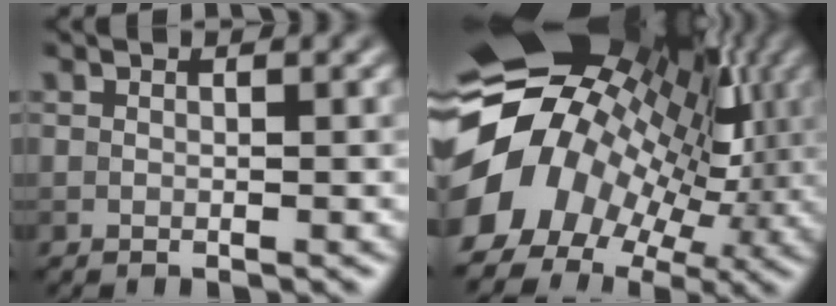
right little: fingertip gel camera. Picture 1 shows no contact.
{"total": 15.4, "force": [-1.2, 12.2, 9.3], "torque": [-0.196, -0.004, -0.008]}